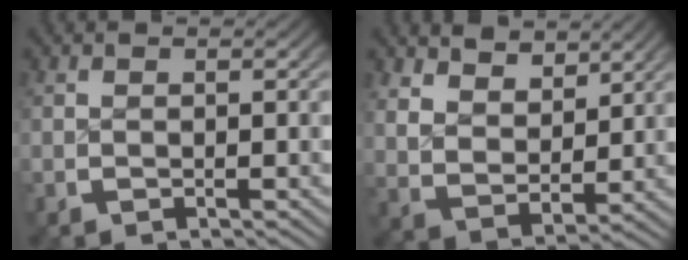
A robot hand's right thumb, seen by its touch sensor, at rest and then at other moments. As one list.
[{"total": 5.2, "force": [2.5, 3.4, 3.1], "torque": [-0.064, -0.024, 0.059]}]